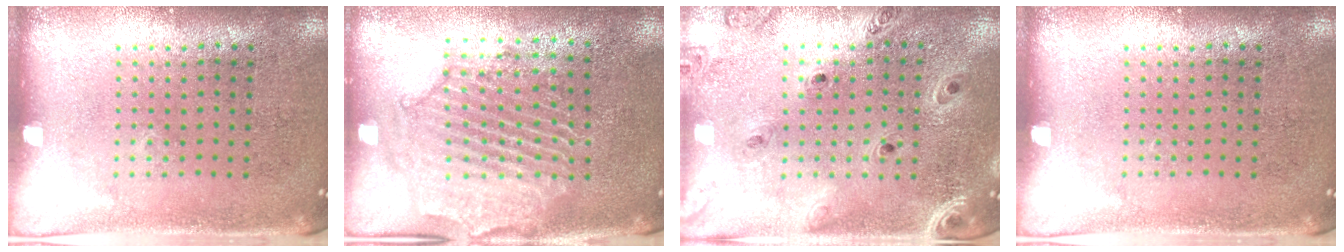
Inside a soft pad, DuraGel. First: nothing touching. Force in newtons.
{"total": 2.3, "press": 2.1, "slide": 0.7}
{"total": 1.3, "press": 1.3, "slide": 0.2}
{"total": 0.0}